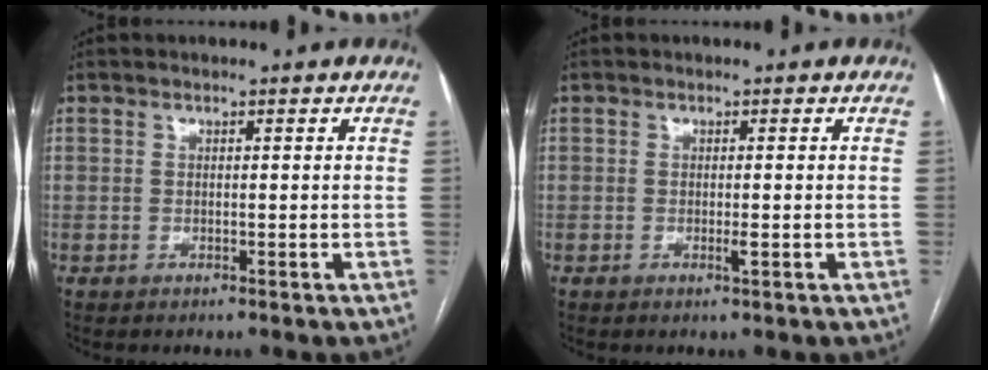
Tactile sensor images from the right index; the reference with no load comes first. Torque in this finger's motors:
{"motor_torque": [0.33, -0.06, -0.01, 0.04]}